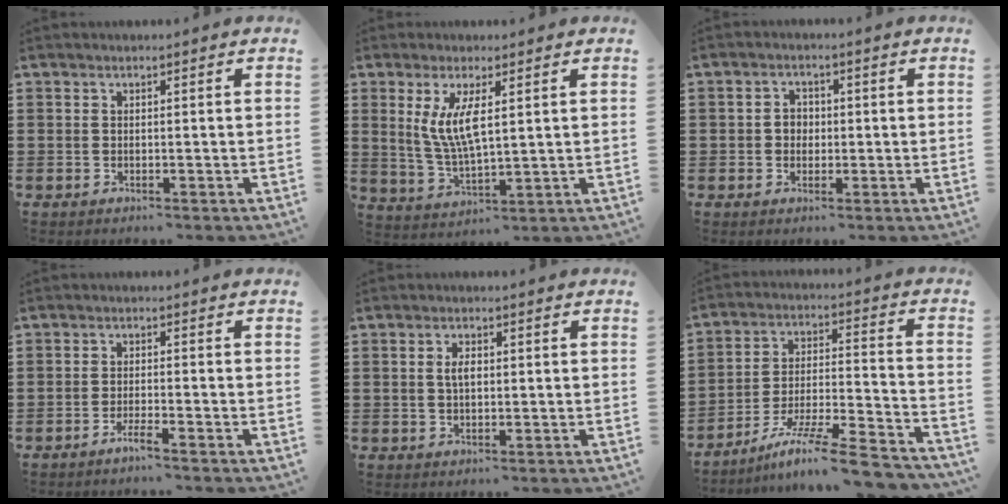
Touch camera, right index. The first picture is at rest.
{"total": 6.7, "force": [1.8, 1.9, 6.2], "torque": [-0.131, -0.002, 0.030]}
{"total": 2.4, "force": [-0.2, 2.1, 1.1], "torque": [-0.028, 0.007, -0.006]}
{"total": 2.1, "force": [-1.6, -0.1, 1.3], "torque": [-0.022, 0.000, -0.030]}
{"total": 2.4, "force": [0.4, 1.1, 2.1], "torque": [-0.044, 0.007, 0.004]}
{"total": 11.0, "force": [-8.8, 0.5, 6.6], "torque": [-0.111, 0.008, -0.171]}